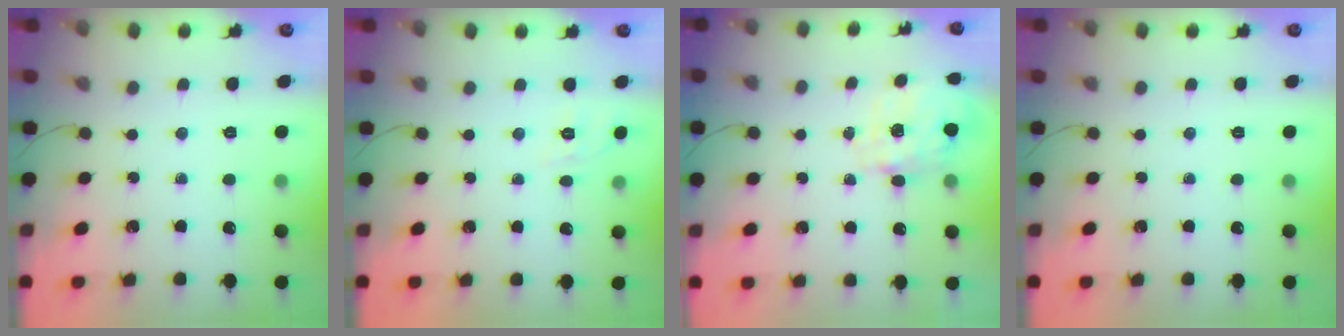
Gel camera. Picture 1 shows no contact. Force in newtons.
{"total": 4.8, "press": 4.3, "slide": 2.1}
{"total": 3.9, "press": 3.8, "slide": 0.9}
{"total": 0.0}